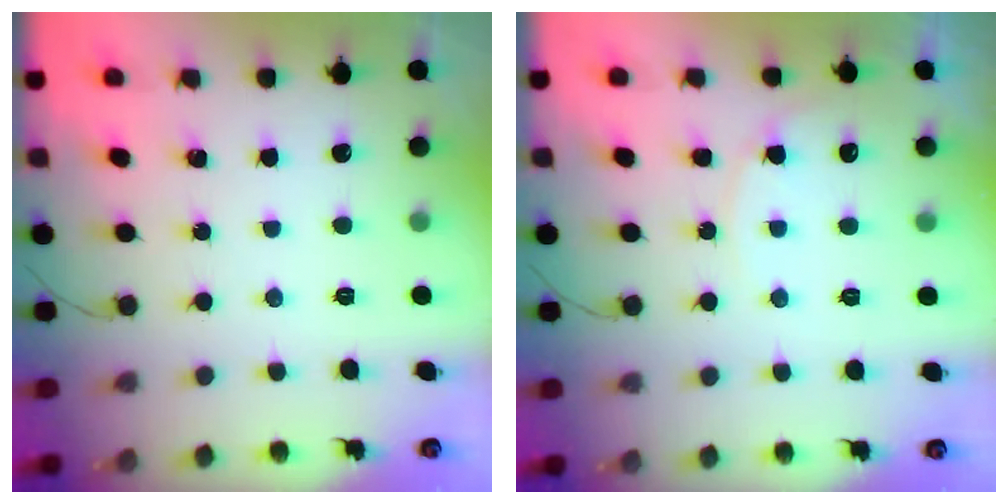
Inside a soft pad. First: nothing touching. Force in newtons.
{"total": 6.4, "press": 6.4, "slide": 0.6}